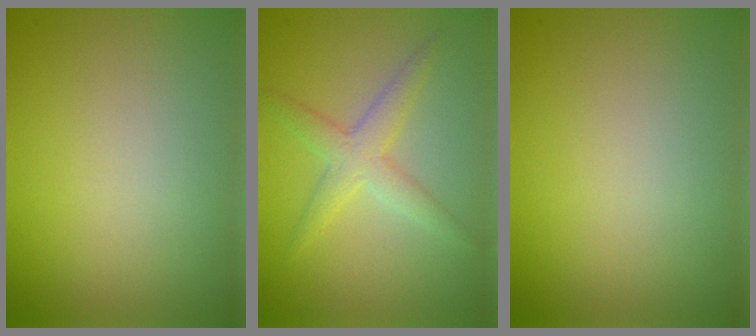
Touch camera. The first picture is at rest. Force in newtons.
{"total": 2.9, "press": 2.9, "slide": 0.0}
{"total": 0.0}